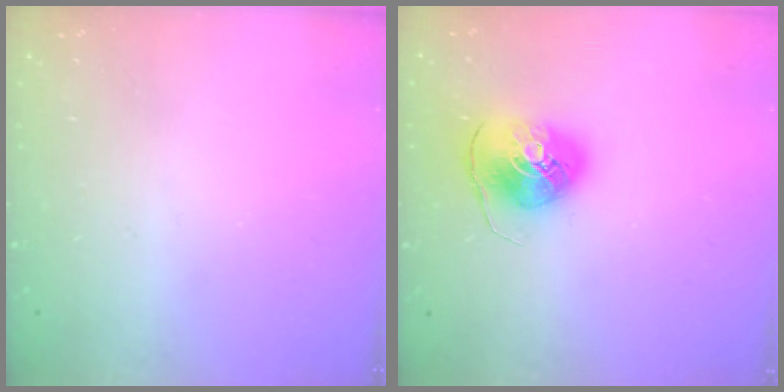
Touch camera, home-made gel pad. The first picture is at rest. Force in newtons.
{"total": 8.1, "press": 8.0, "slide": 1.2}